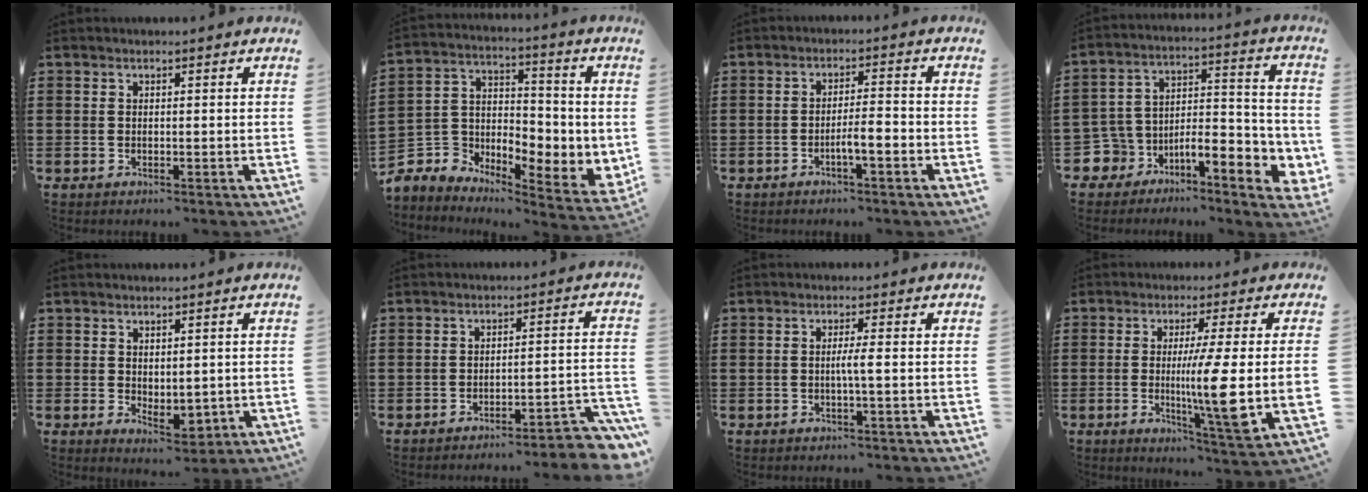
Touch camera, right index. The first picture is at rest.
{"total": 4.7, "force": [-1.4, 4.3, 1.3], "torque": [-0.059, -0.030, -0.027]}
{"total": 3.7, "force": [-1.8, 0.3, 3.2], "torque": [-0.056, 0.000, -0.033]}
{"total": 7.2, "force": [-4.2, 4.7, 3.6], "torque": [-0.078, -0.006, -0.075]}
{"total": 2.3, "force": [1.0, 1.7, 1.2], "torque": [-0.020, 0.002, 0.019]}
{"total": 3.9, "force": [-3.6, 0.0, 1.6], "torque": [-0.028, -0.009, -0.074]}
{"total": 2.2, "force": [-0.3, -0.2, 2.1], "torque": [-0.039, -0.005, -0.009]}
{"total": 10.4, "force": [-0.3, 0.1, 10.4], "torque": [-0.188, -0.028, -0.015]}